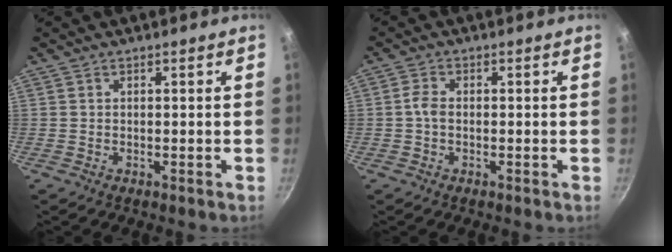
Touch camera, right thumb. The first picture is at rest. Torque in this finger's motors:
{"motor_torque": [0.28, 0.11, 0.49, 0.40, 0.05]}